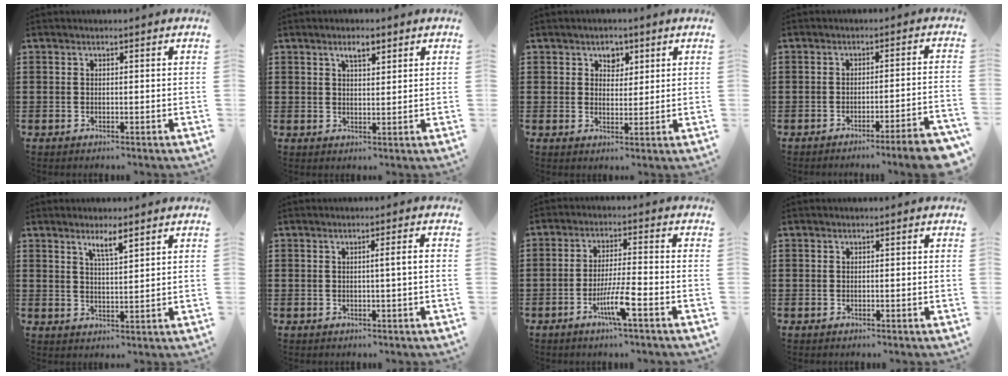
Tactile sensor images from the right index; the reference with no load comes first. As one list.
[{"total": 2.7, "force": [1.8, 0.8, 1.9], "torque": [-0.033, 0.002, 0.029]}, {"total": 2.9, "force": [1.6, 2.2, 1.0], "torque": [-0.022, 0.007, 0.026]}, {"total": 4.7, "force": [-3.7, -0.6, 2.9], "torque": [-0.046, -0.016, -0.070]}, {"total": 3.4, "force": [2.5, 0.5, 2.3], "torque": [-0.042, 0.000, 0.041]}, {"total": 2.1, "force": [0.0, -0.2, 2.1], "torque": [-0.036, -0.005, -0.002]}, {"total": 6.3, "force": [-3.0, 0.3, 5.6], "torque": [-0.110, -0.012, -0.057]}, {"total": 0.0}]